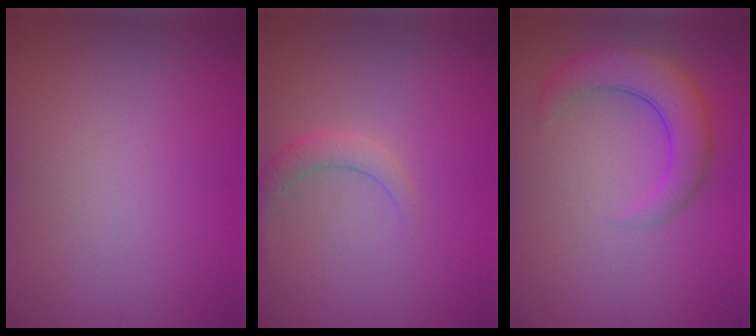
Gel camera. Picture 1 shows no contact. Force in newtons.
{"total": 1.8, "press": 1.8, "slide": 0.1}
{"total": 4.6, "press": 4.5, "slide": 0.2}